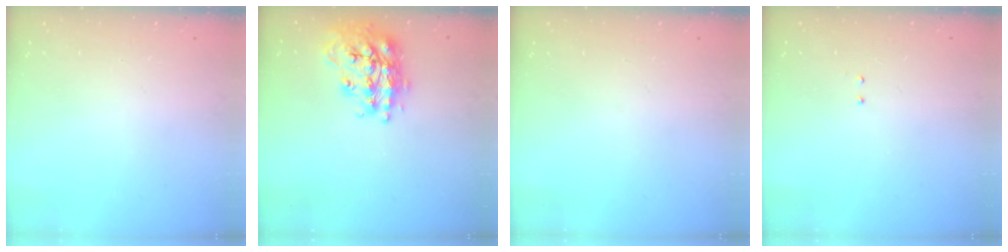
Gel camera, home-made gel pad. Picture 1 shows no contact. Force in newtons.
{"total": 20.1, "press": 20.1, "slide": 1.4}
{"total": 0.0}
{"total": 2.1, "press": 2.0, "slide": 0.6}